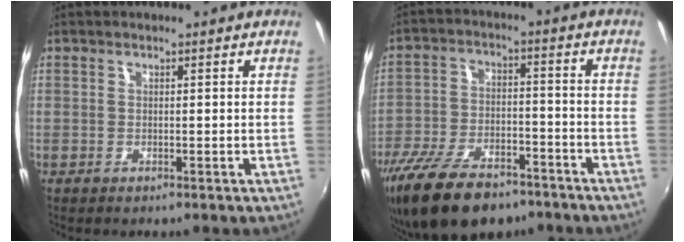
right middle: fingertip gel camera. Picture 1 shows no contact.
{"total": 18.2, "force": [-13.2, 8.0, 9.7], "torque": [-0.212, -0.027, -0.218]}